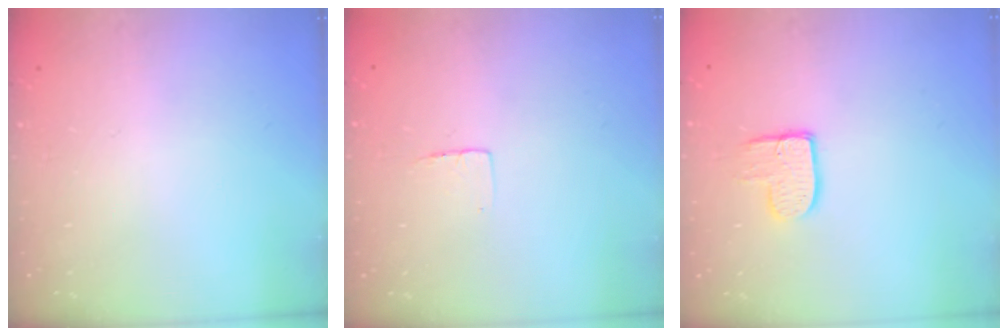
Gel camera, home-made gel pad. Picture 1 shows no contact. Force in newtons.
{"total": 3.5, "press": 3.5, "slide": 0.3}
{"total": 8.8, "press": 8.8, "slide": 0.6}